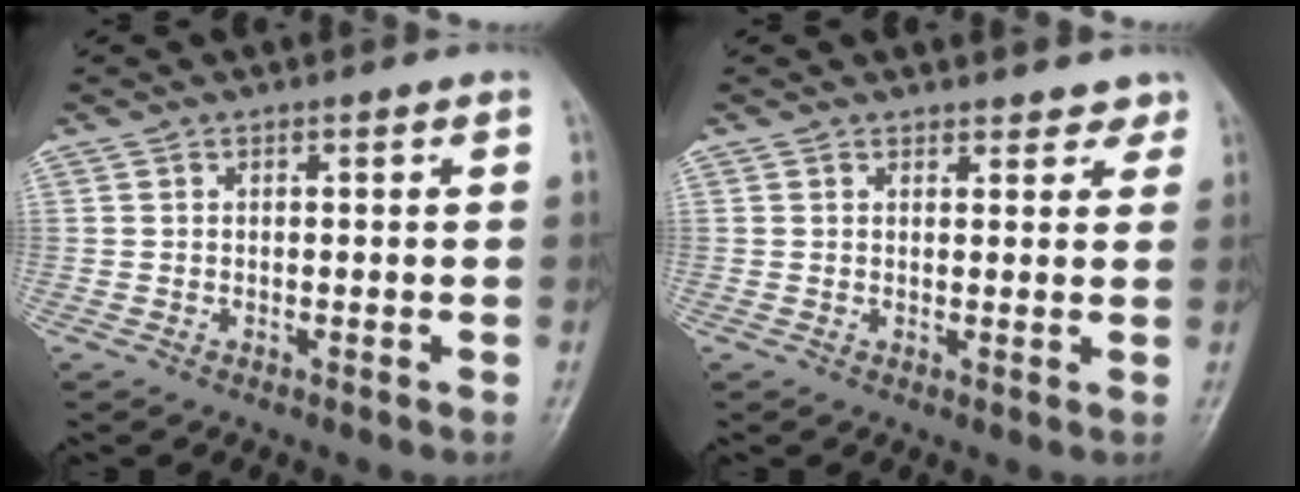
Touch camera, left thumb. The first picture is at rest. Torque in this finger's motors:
{"motor_torque": [-0.65, 0.01, -0.36, -0.17, 0.03]}